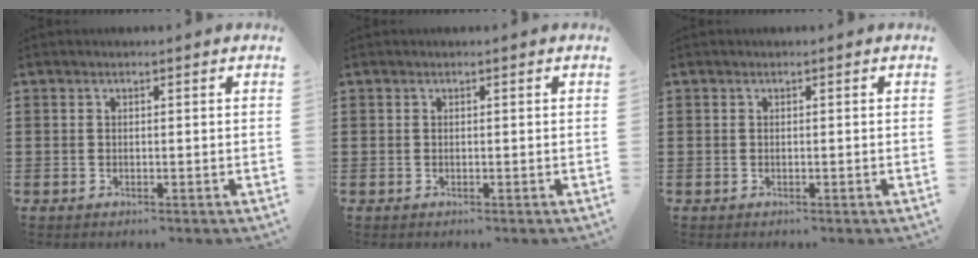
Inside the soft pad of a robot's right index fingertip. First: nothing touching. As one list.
[{"total": 0.0}, {"total": 0.0}]